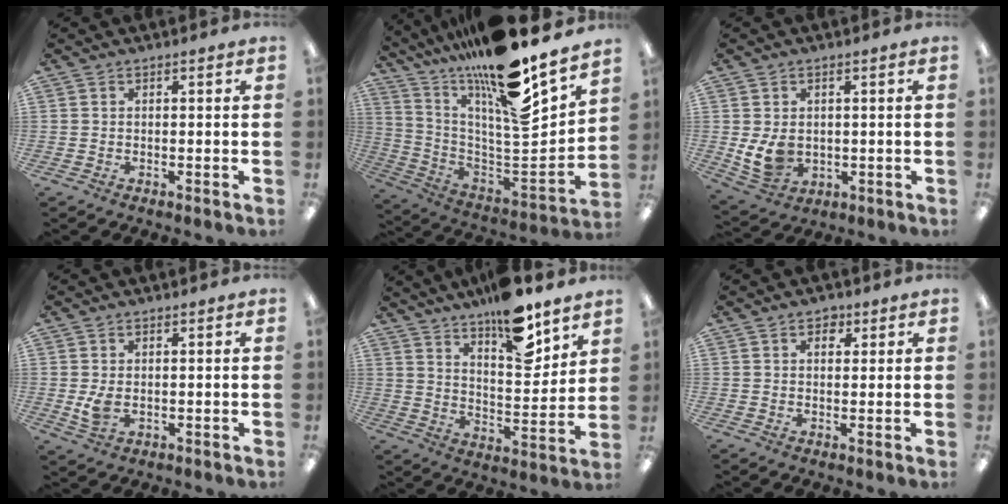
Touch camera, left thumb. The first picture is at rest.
{"total": 18.3, "force": [14.1, 1.8, 11.5], "torque": [-0.180, -0.130, 0.220]}
{"total": 6.8, "force": [0.6, 5.4, 4.1], "torque": [-0.079, -0.005, 0.011]}
{"total": 4.1, "force": [0.3, 2.6, 3.1], "torque": [-0.062, -0.011, -0.001]}
{"total": 15.6, "force": [12.3, 4.9, 8.2], "torque": [-0.118, -0.086, 0.209]}
{"total": 2.7, "force": [1.7, 1.8, 1.2], "torque": [-0.003, -0.005, 0.024]}